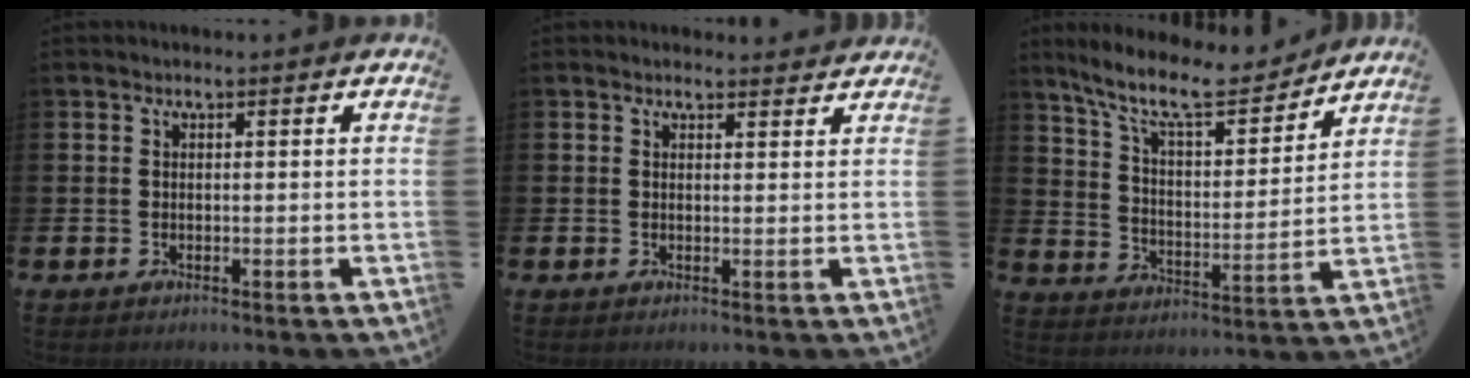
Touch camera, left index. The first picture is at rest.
{"total": 1.4, "force": [1.3, 0.4, 0.1], "torque": [0.009, -0.005, 0.022]}
{"total": 10.8, "force": [9.4, 2.7, 4.5], "torque": [-0.111, -0.058, 0.162]}